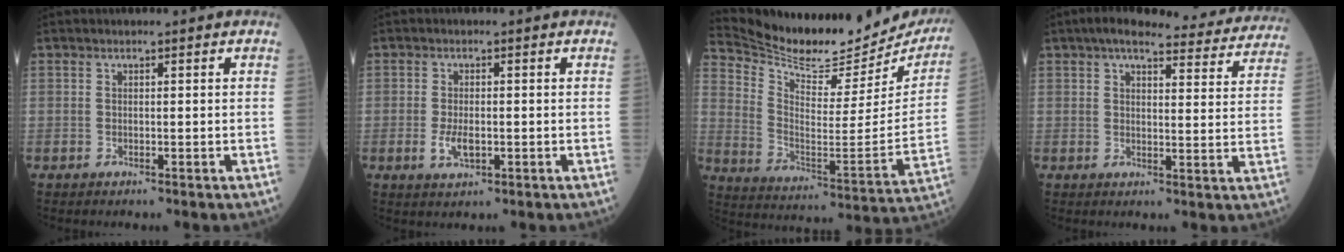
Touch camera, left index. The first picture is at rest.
{"total": 3.2, "force": [-0.9, 1.4, 2.7], "torque": [-0.061, -0.006, -0.014]}
{"total": 24.8, "force": [23.1, 5.2, 7.4], "torque": [-0.134, -0.073, 0.324]}
{"total": 4.7, "force": [3.7, 1.5, 2.5], "torque": [-0.038, 0.033, 0.056]}